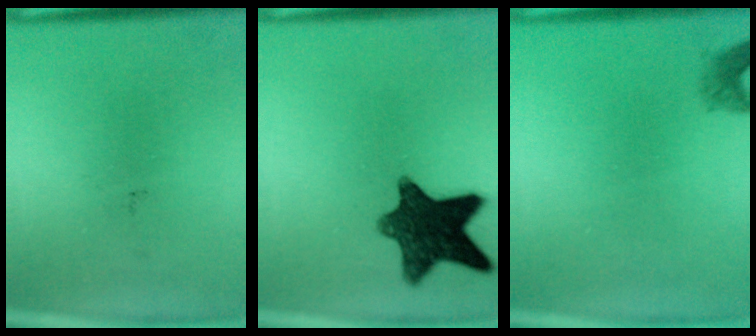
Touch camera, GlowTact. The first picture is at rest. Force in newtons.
{"total": 12.1}
{"total": 1.5}